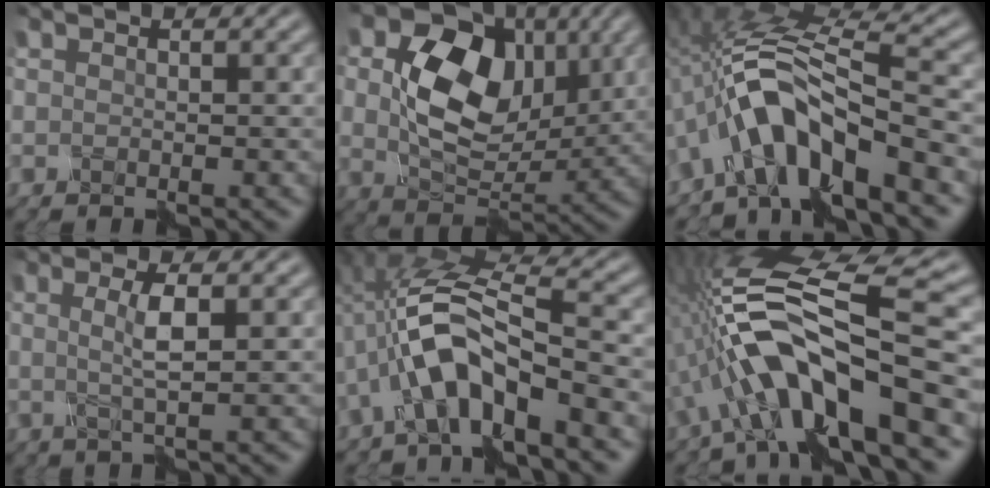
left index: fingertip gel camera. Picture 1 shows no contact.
{"total": 11.3, "force": [2.6, 7.9, 7.7], "torque": [-0.150, -0.007, 0.049]}
{"total": 8.4, "force": [-4.4, 2.2, 6.8], "torque": [-0.128, 0.021, -0.083]}
{"total": 2.5, "force": [0.3, 0.0, 2.5], "torque": [-0.059, -0.002, 0.007]}
{"total": 7.4, "force": [-3.4, 2.1, 6.3], "torque": [-0.133, 0.019, -0.060]}
{"total": 12.2, "force": [-4.6, 3.3, 10.9], "torque": [-0.196, 0.022, -0.086]}